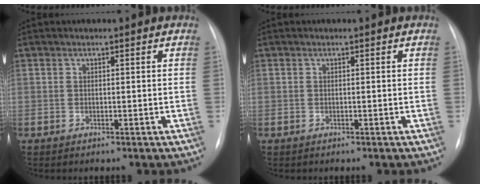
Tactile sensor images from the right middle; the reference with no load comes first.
{"total": 0.0}